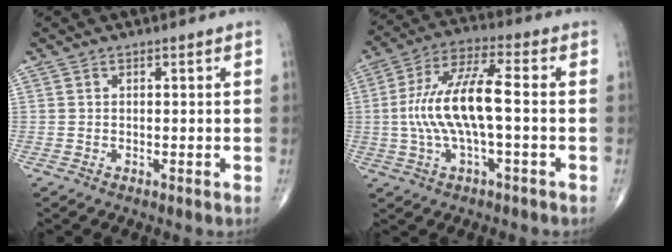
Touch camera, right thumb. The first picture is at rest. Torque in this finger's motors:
{"motor_torque": [-0.06, 0.76, 1.49, -0.30, 0.55]}